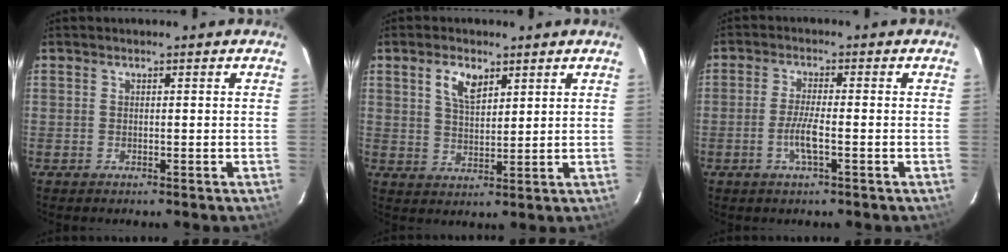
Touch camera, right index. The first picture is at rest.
{"total": 5.4, "force": [2.9, 2.7, 3.7], "torque": [-0.069, 0.006, 0.057]}
{"total": 4.2, "force": [-1.6, 0.2, 3.9], "torque": [-0.076, -0.002, -0.031]}